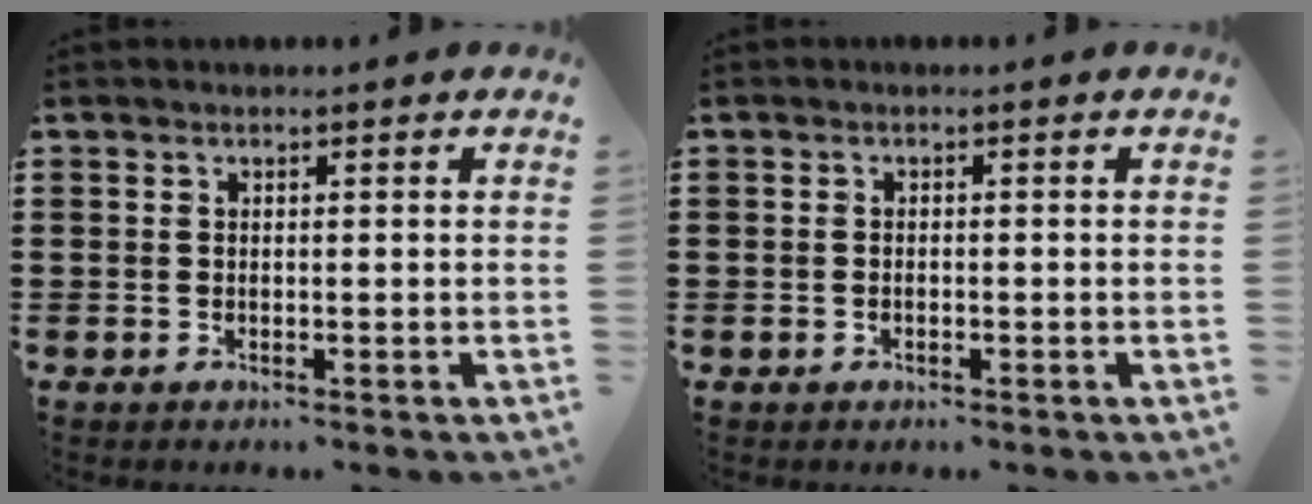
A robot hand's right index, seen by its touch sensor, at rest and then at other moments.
{"total": 0.6, "force": [-0.4, 0.2, 0.4], "torque": [-0.009, -0.004, -0.006]}